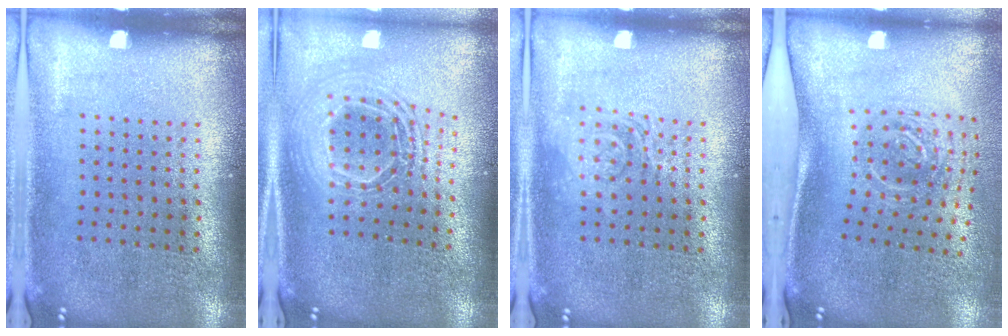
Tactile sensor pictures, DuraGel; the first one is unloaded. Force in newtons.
{"total": 2.0, "press": 1.6, "slide": 1.2}
{"total": 2.0, "press": 2.0, "slide": 0.3}
{"total": 2.0, "press": 1.3, "slide": 1.5}